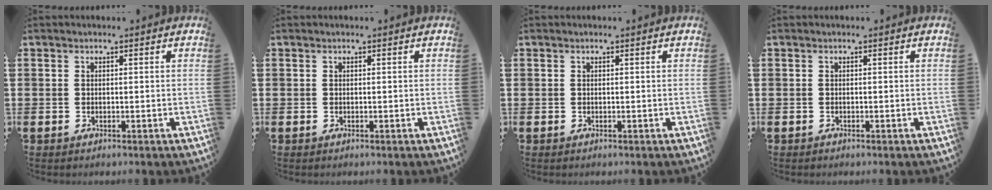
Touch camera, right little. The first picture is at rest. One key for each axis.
{"total": 0.0}
{"total": 0.0}
{"total": 0.0}